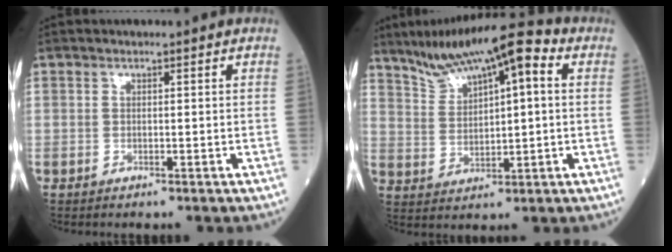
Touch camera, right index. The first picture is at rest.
{"total": 12.9, "force": [7.0, 3.5, 10.2], "torque": [-0.174, 0.029, 0.122]}